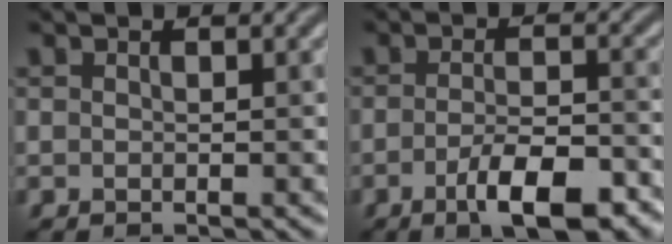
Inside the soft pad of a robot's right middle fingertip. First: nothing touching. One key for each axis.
{"total": 6.4, "fx": -3.4, "fy": 1.9, "fz": 5.1, "tx": -0.086, "ty": -0.001, "tz": -0.054}